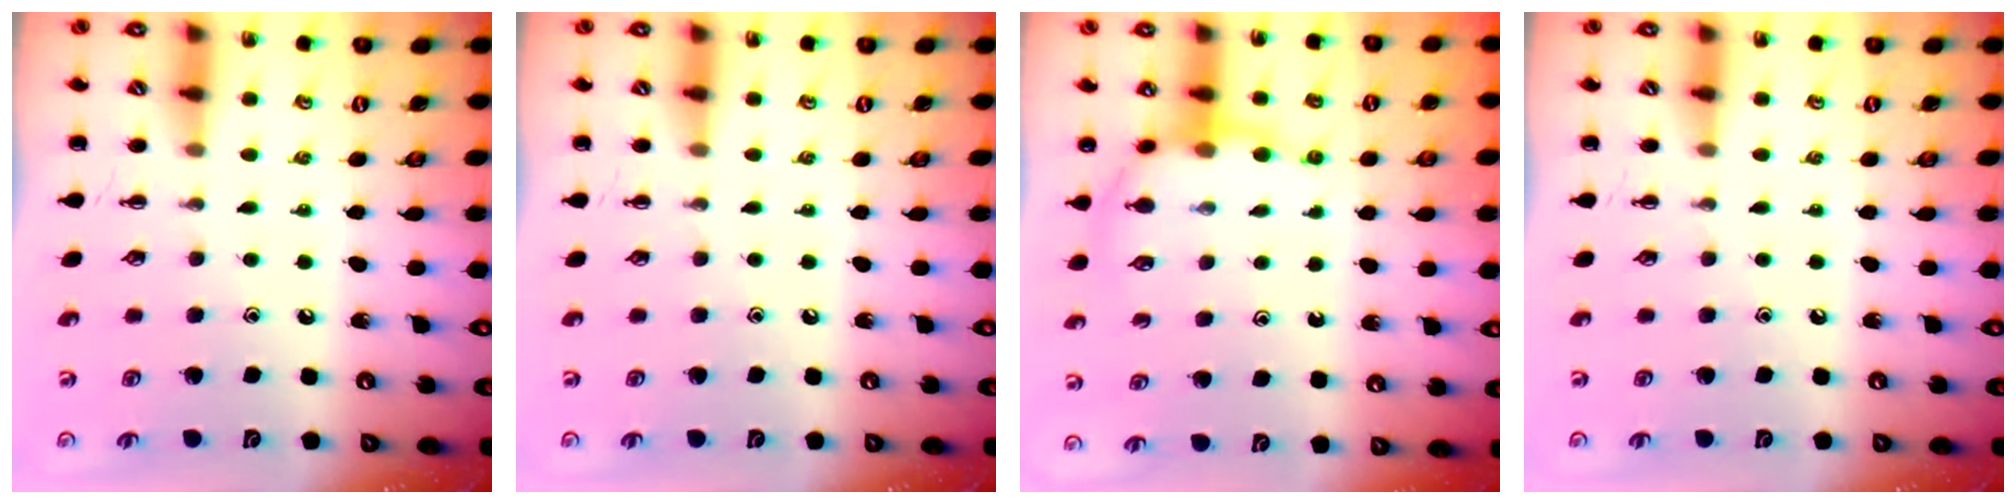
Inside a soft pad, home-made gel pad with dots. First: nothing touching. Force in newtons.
{"total": 0.0}
{"total": 7.5, "press": 7.5, "slide": 1.0}
{"total": 0.0}